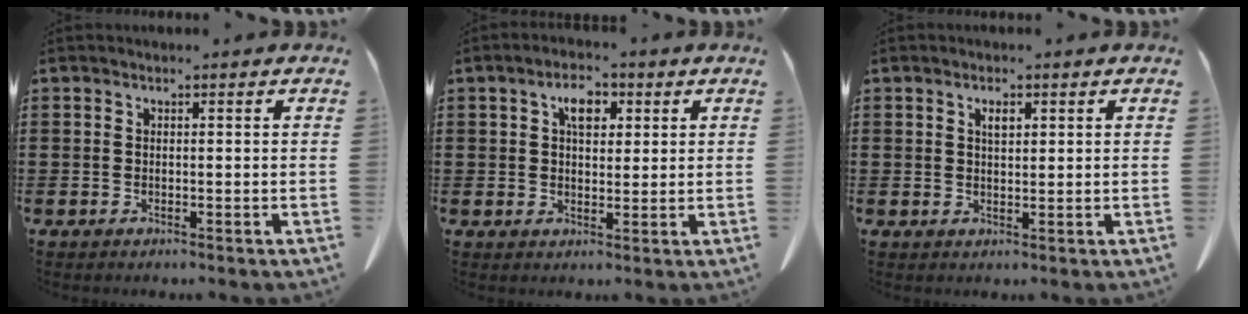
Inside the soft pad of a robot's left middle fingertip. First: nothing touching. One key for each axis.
{"total": 4.6, "fx": 1.8, "fy": 2.5, "fz": 3.4, "tx": -0.052, "ty": 0.003, "tz": 0.024}
{"total": 1.6, "fx": 0.8, "fy": 0.6, "fz": 1.3, "tx": -0.020, "ty": 0.000, "tz": 0.011}